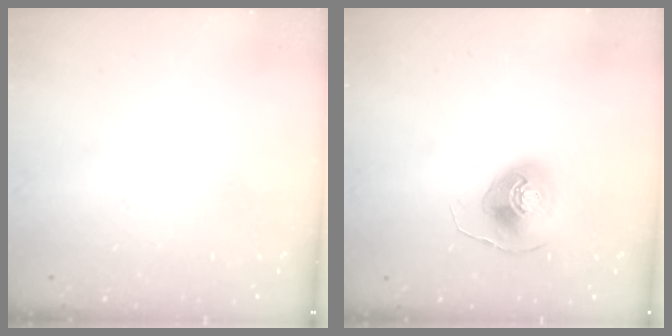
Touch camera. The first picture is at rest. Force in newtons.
{"total": 9.1, "press": 9.1, "slide": 0.4}